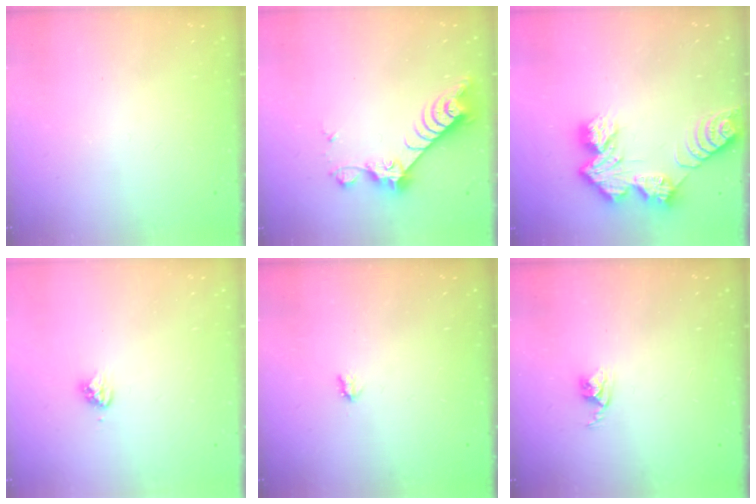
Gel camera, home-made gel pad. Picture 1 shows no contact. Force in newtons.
{"total": 8.1, "press": 8.1, "slide": 0.7}
{"total": 11.5, "press": 11.5, "slide": 0.8}
{"total": 3.4, "press": 3.3, "slide": 0.2}
{"total": 1.9, "press": 1.9, "slide": 0.3}
{"total": 2.5, "press": 2.5, "slide": 0.4}